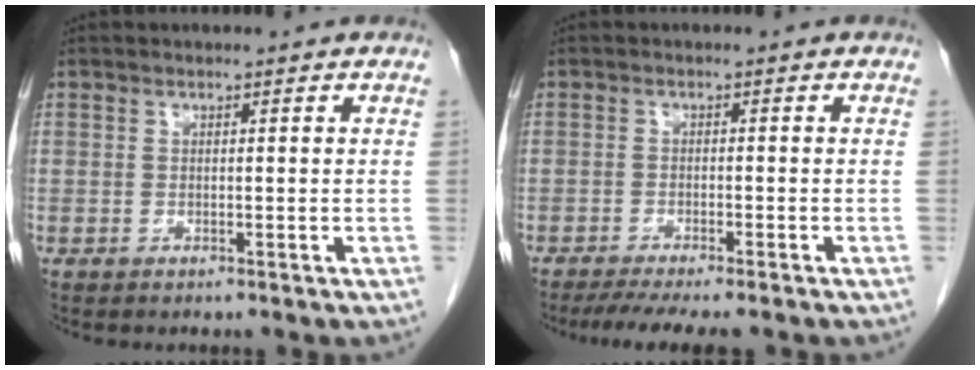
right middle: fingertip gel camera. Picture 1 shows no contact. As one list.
[{"total": 7.4, "force": [-6.2, 0.6, 4.0], "torque": [-0.051, -0.010, -0.095]}]